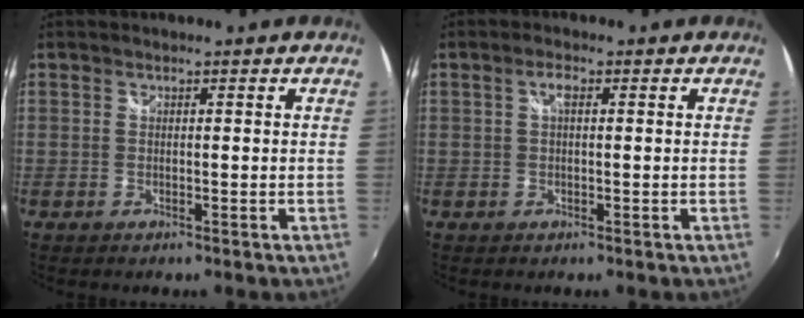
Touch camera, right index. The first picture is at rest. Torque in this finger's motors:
{"motor_torque": [0.36, 0.01, 0.12, 0.05]}